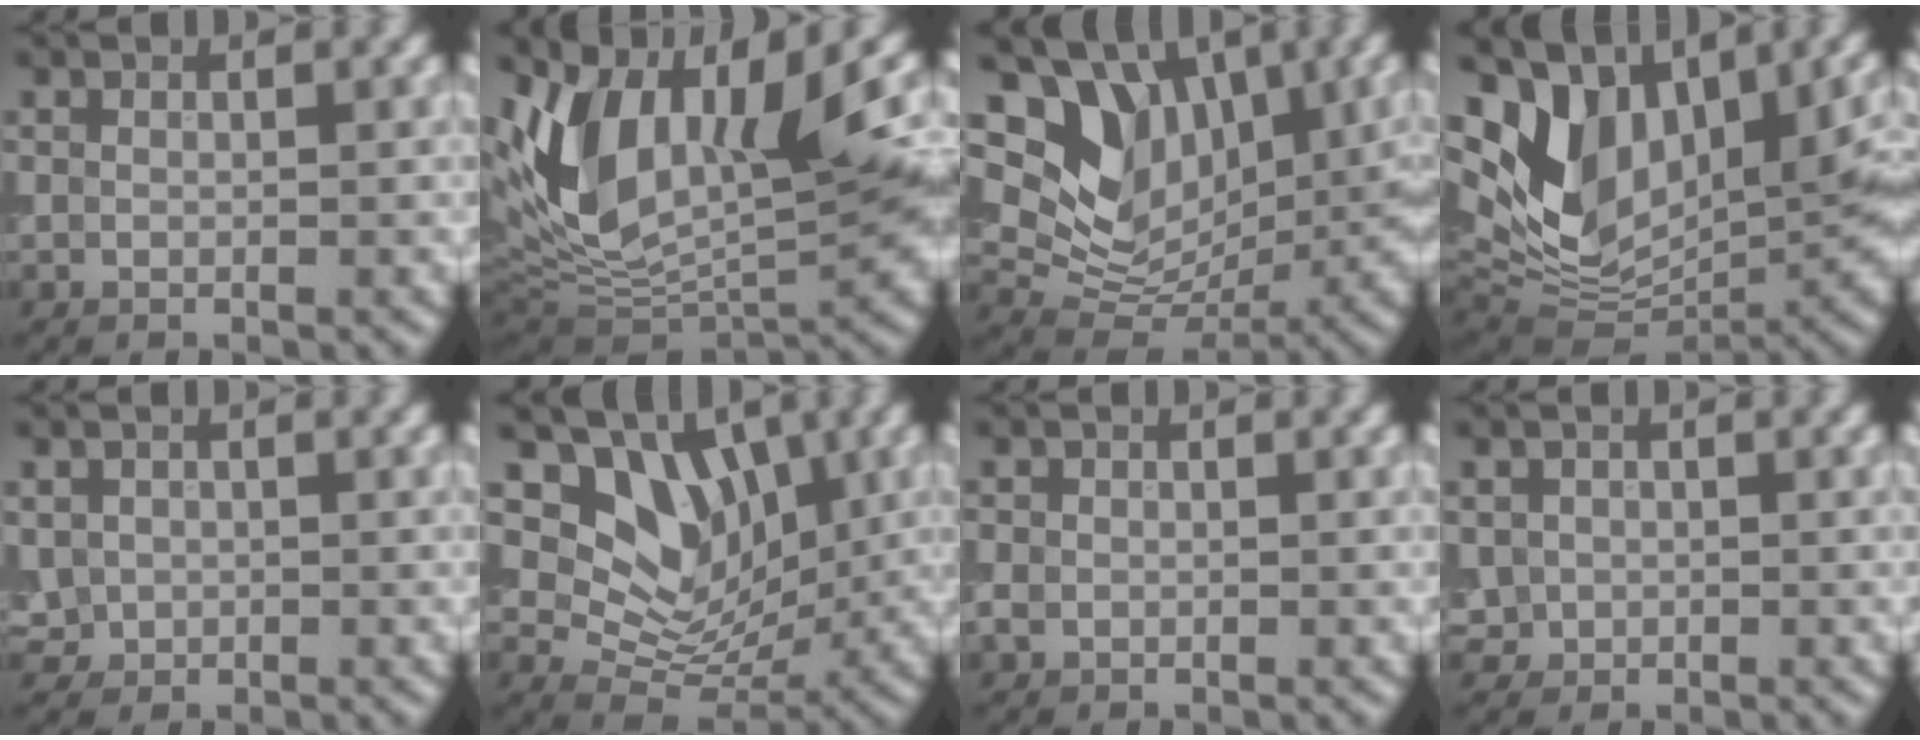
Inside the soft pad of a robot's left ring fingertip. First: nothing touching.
{"total": 13.8, "force": [2.8, 7.0, 11.5], "torque": [-0.223, 0.005, 0.042]}
{"total": 11.2, "force": [4.4, 7.7, 6.9], "torque": [-0.109, 0.012, 0.086]}
{"total": 13.2, "force": [3.5, 8.0, 9.9], "torque": [-0.206, -0.005, 0.072]}
{"total": 1.8, "force": [0.1, 1.7, 0.6], "torque": [-0.009, -0.001, 0.003]}
{"total": 7.2, "force": [2.9, 5.3, 3.9], "torque": [-0.054, -0.018, 0.048]}
{"total": 1.2, "force": [-0.2, 1.1, 0.4], "torque": [-0.006, -0.002, -0.009]}
{"total": 1.6, "force": [0.1, 1.6, 0.3], "torque": [0.001, -0.004, 0.002]}